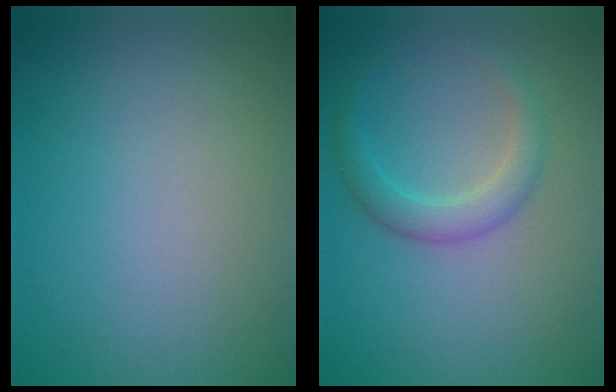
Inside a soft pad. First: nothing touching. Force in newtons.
{"total": 2.6, "press": 2.6, "slide": 0.0}